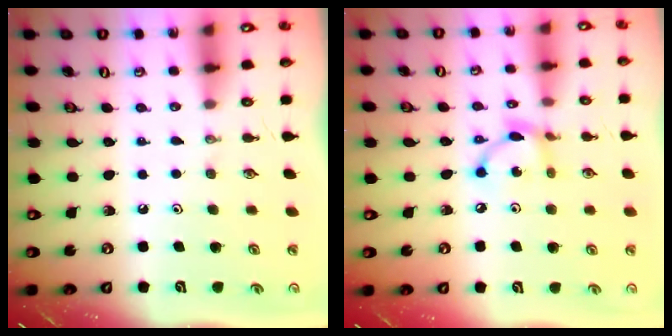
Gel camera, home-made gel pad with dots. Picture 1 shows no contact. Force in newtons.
{"total": 7.1, "press": 7.1, "slide": 0.1}